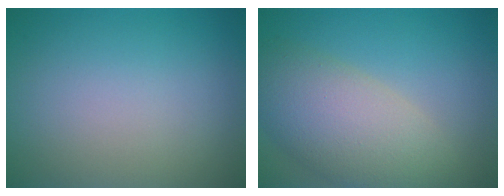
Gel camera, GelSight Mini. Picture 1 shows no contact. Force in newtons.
{"total": 7.5, "press": 7.5, "slide": 0.6}